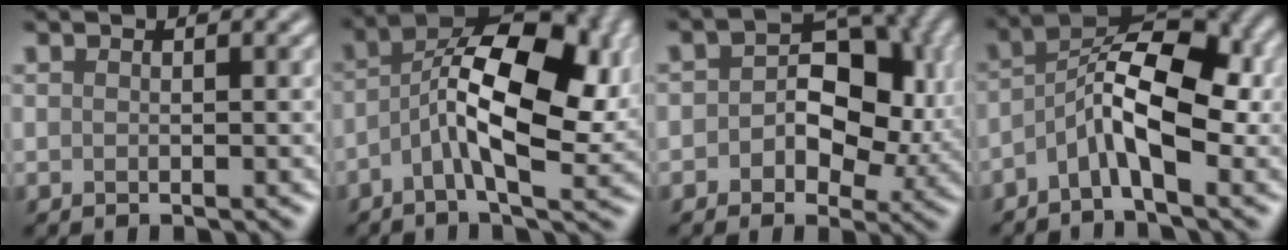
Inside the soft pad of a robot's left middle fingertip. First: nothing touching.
{"total": 11.0, "force": [-0.4, 4.6, 9.9], "torque": [-0.172, 0.013, -0.014]}
{"total": 8.6, "force": [0.1, 5.9, 6.3], "torque": [-0.067, 0.006, -0.008]}
{"total": 6.9, "force": [-1.9, 2.4, 6.2], "torque": [-0.101, 0.018, -0.044]}